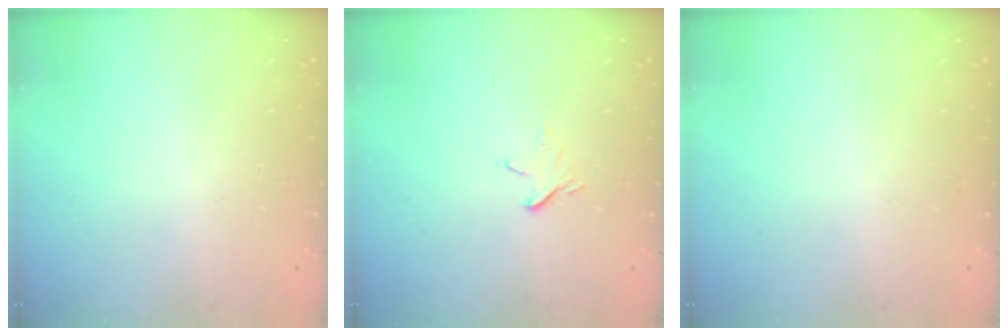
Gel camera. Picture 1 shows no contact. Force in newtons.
{"total": 3.4, "press": 3.4, "slide": 0.3}
{"total": 0.0}